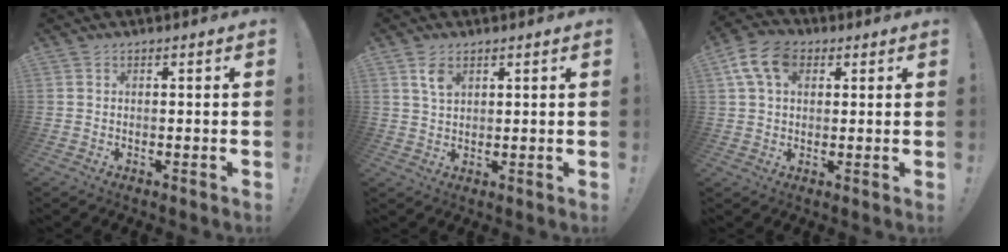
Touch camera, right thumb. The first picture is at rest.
{"total": 4.5, "force": [2.5, 2.5, 2.9], "torque": [-0.041, -0.013, 0.042]}
{"total": 10.8, "force": [4.0, 7.3, 6.9], "torque": [-0.125, 0.002, 0.078]}